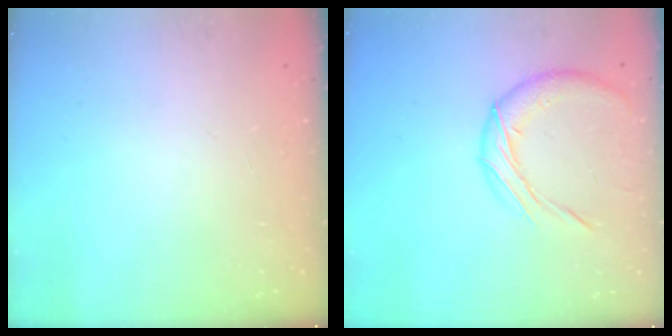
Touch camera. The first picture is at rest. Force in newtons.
{"total": 9.8, "press": 9.8, "slide": 1.0}